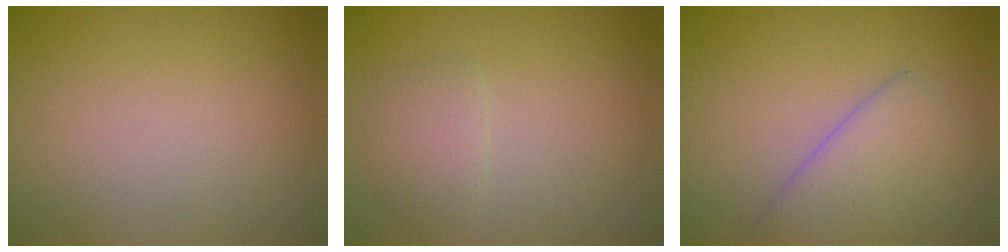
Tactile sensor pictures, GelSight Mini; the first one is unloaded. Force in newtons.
{"total": 1.6, "press": 1.6, "slide": 0.0}
{"total": 4.2, "press": 4.2, "slide": 0.1}